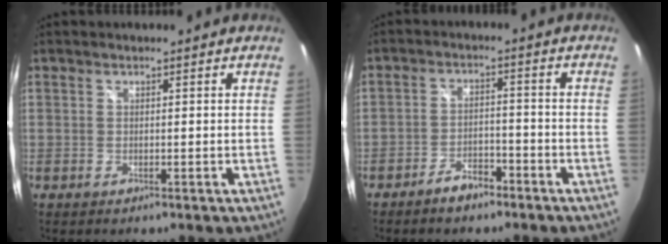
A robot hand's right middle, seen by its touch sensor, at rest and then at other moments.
{"total": 4.8, "force": [-3.8, 1.8, 2.3], "torque": [-0.058, 0.009, -0.058]}